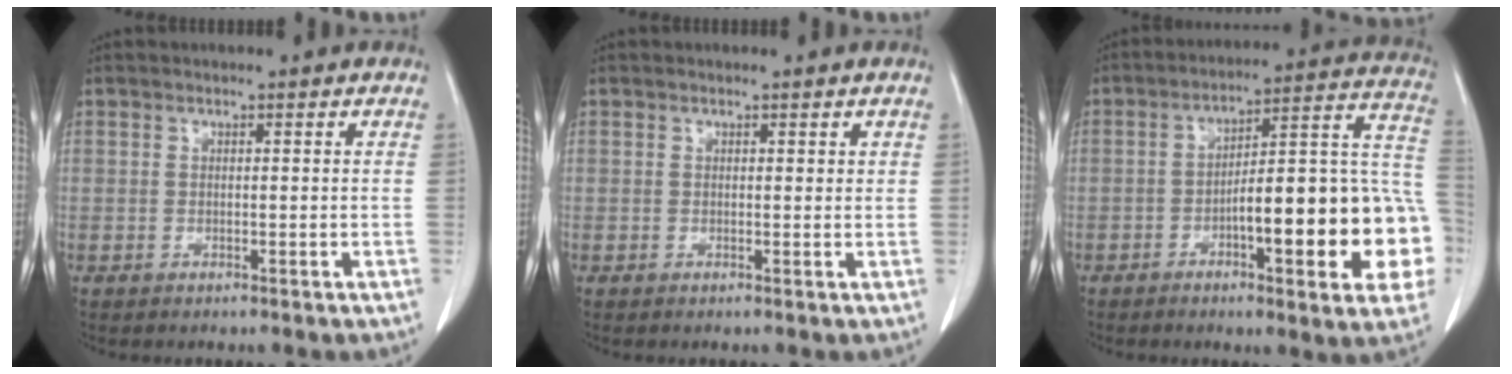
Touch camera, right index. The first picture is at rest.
{"total": 0.6, "force": [0.4, 0.3, 0.3], "torque": [0.001, -0.001, 0.003]}
{"total": 21.2, "force": [-5.4, 4.0, 20.1], "torque": [-0.199, 0.035, -0.064]}